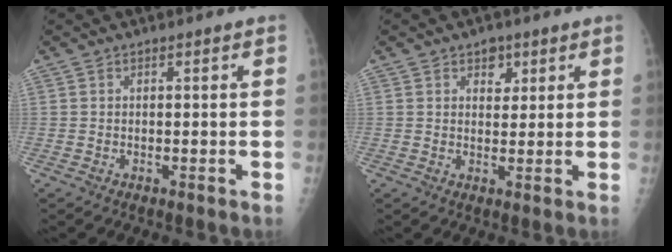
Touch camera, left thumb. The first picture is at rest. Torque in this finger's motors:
{"motor_torque": [0.46, 0.46, -0.13, -0.07, 0.07]}